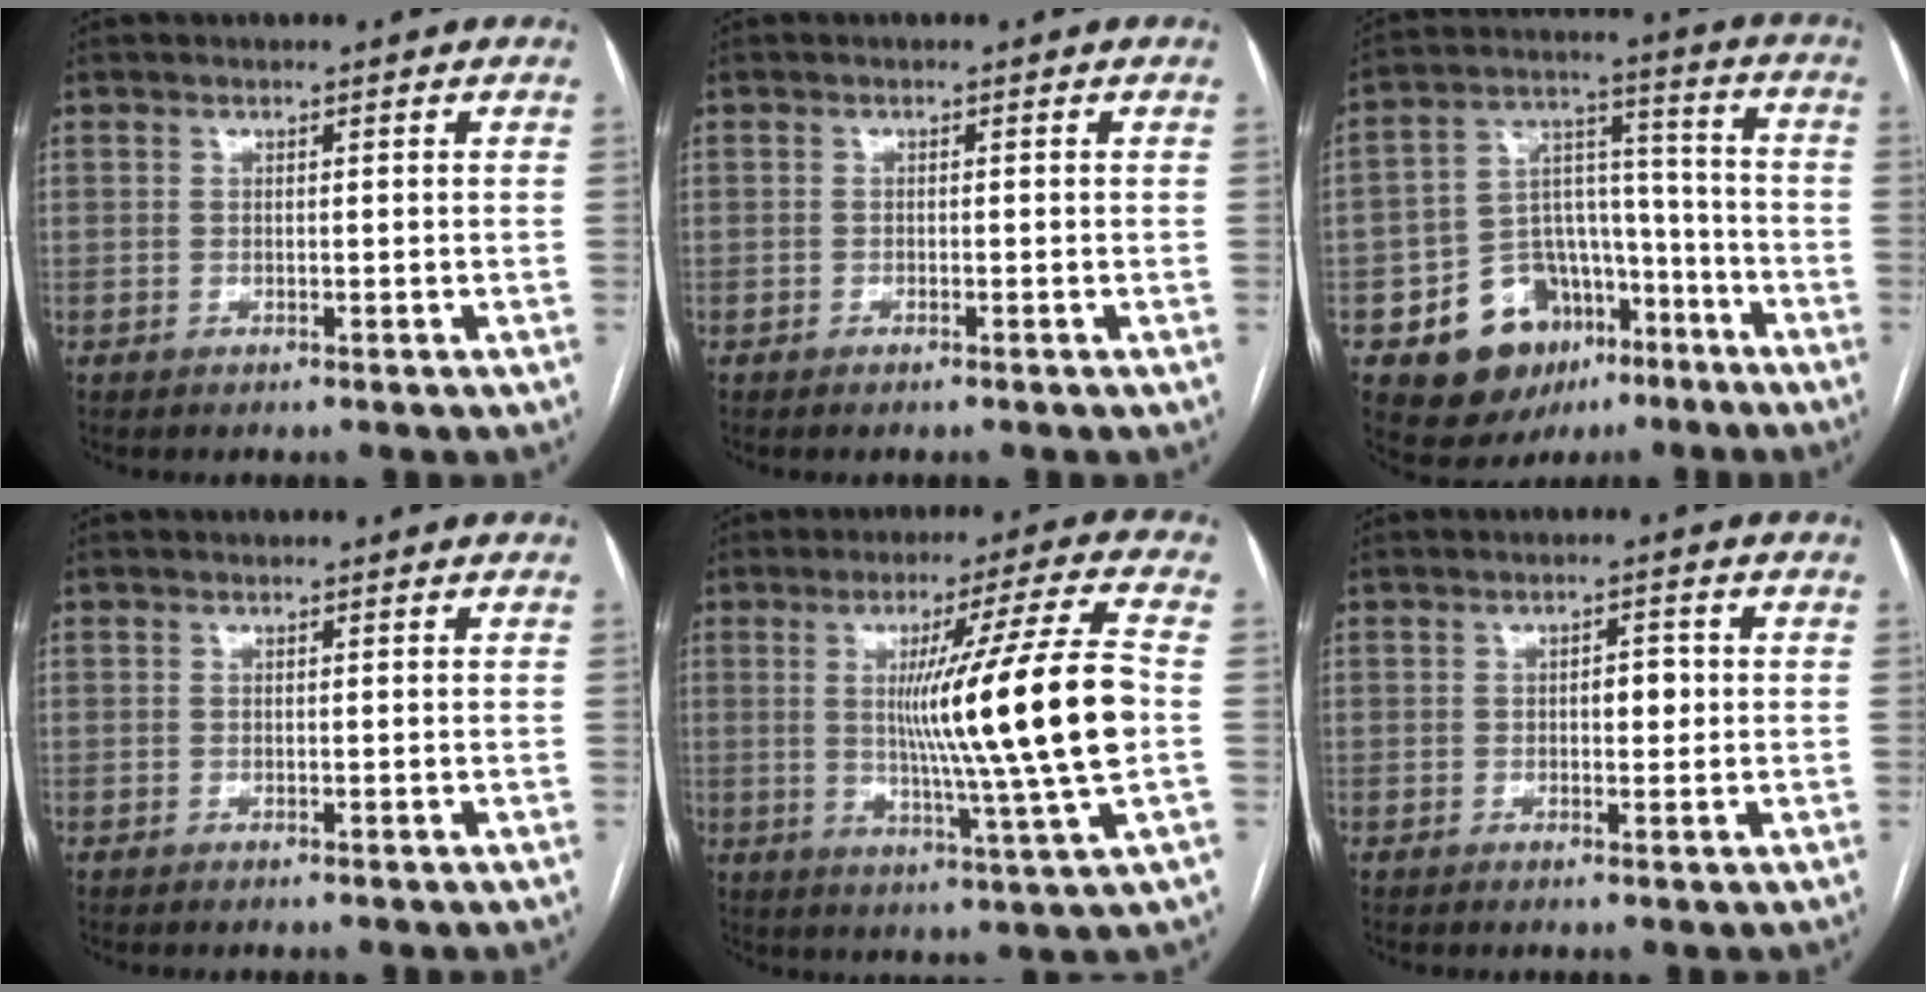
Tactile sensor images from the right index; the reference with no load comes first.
{"total": 0.6, "force": [-0.5, -0.1, 0.2], "torque": [-0.008, -0.001, -0.007]}
{"total": 14.8, "force": [-8.0, 10.6, 6.6], "torque": [-0.096, 0.059, -0.115]}
{"total": 0.0}
{"total": 17.2, "force": [0.5, -2.5, 17.0], "torque": [-0.272, -0.014, -0.001]}
{"total": 2.4, "force": [0.0, 1.1, 2.2], "torque": [-0.030, 0.006, 0.000]}